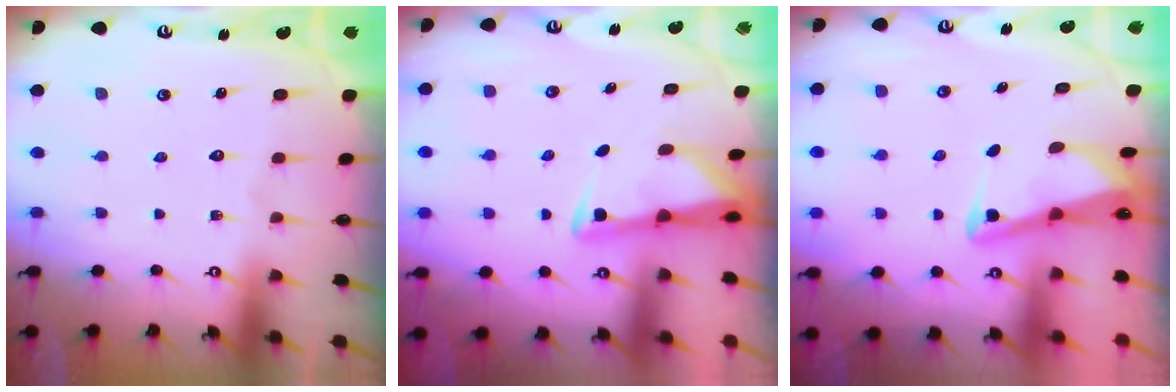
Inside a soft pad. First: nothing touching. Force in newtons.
{"total": 3.5, "press": 3.4, "slide": 0.4}
{"total": 2.9, "press": 2.8, "slide": 0.4}